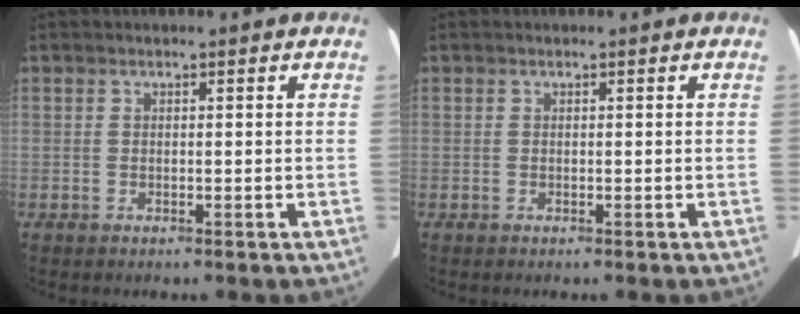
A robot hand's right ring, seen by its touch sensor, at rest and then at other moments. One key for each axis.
{"total": 0.0}